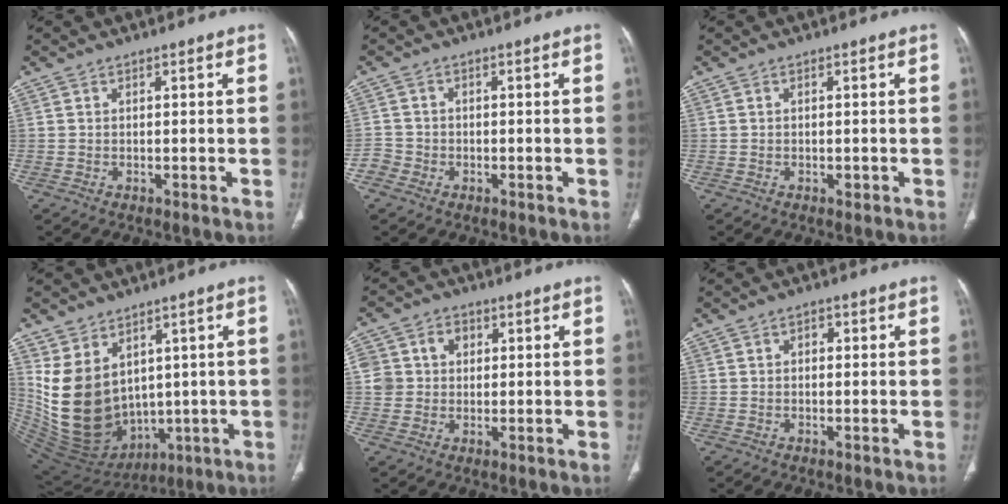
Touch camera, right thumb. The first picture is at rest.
{"total": 2.5, "force": [-1.2, 2.2, 0.2], "torque": [0.004, 0.012, -0.030]}
{"total": 0.8, "force": [-0.2, 0.5, 0.5], "torque": [-0.008, -0.001, -0.003]}
{"total": 17.1, "force": [3.2, 12.6, 11.1], "torque": [-0.190, -0.024, 0.109]}
{"total": 7.3, "force": [1.5, 6.6, 2.7], "torque": [-0.028, 0.012, 0.028]}
{"total": 1.6, "force": [0.3, 1.2, 1.1], "torque": [-0.009, 0.005, 0.001]}